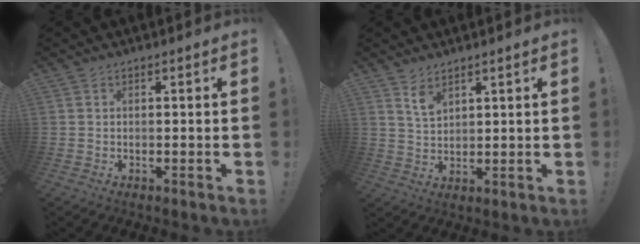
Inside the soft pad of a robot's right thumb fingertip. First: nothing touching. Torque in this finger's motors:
{"motor_torque": [-0.01, 0.10, 0.00, -0.11, 0.00]}